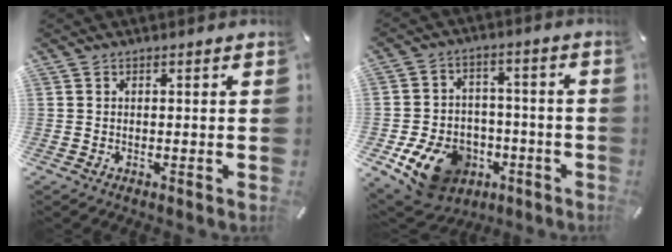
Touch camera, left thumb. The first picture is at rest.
{"total": 13.9, "force": [-6.3, 10.4, 6.7], "torque": [-0.102, 0.040, -0.100]}